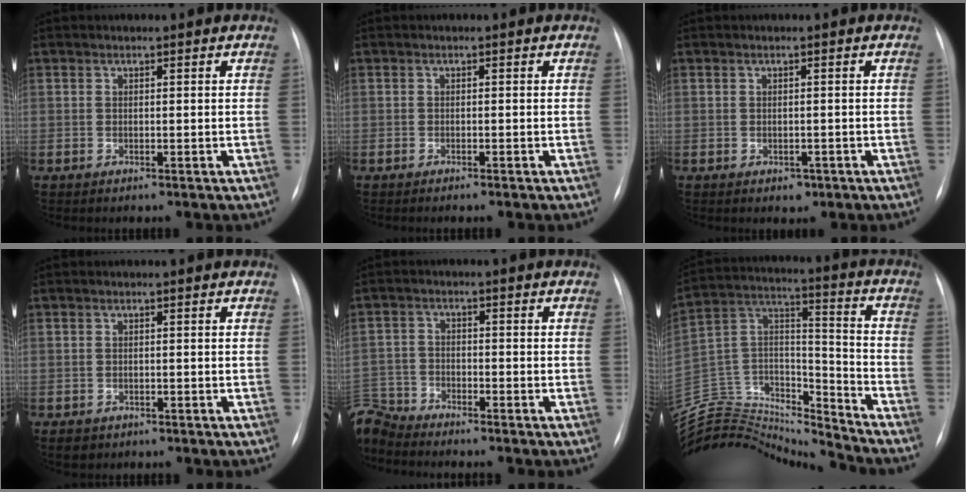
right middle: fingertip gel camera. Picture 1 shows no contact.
{"total": 1.1, "force": [-0.9, 0.0, 0.7], "torque": [-0.012, -0.002, -0.011]}
{"total": 1.5, "force": [-0.8, 1.2, 0.6], "torque": [-0.007, 0.002, -0.005]}
{"total": 2.0, "force": [-1.3, 1.4, 0.4], "torque": [-0.007, 0.001, -0.014]}
{"total": 7.1, "force": [-7.0, 1.0, 0.2], "torque": [-0.011, -0.003, -0.140]}
{"total": 23.7, "force": [-22.8, 4.0, 4.9], "torque": [-0.125, 0.039, -0.380]}